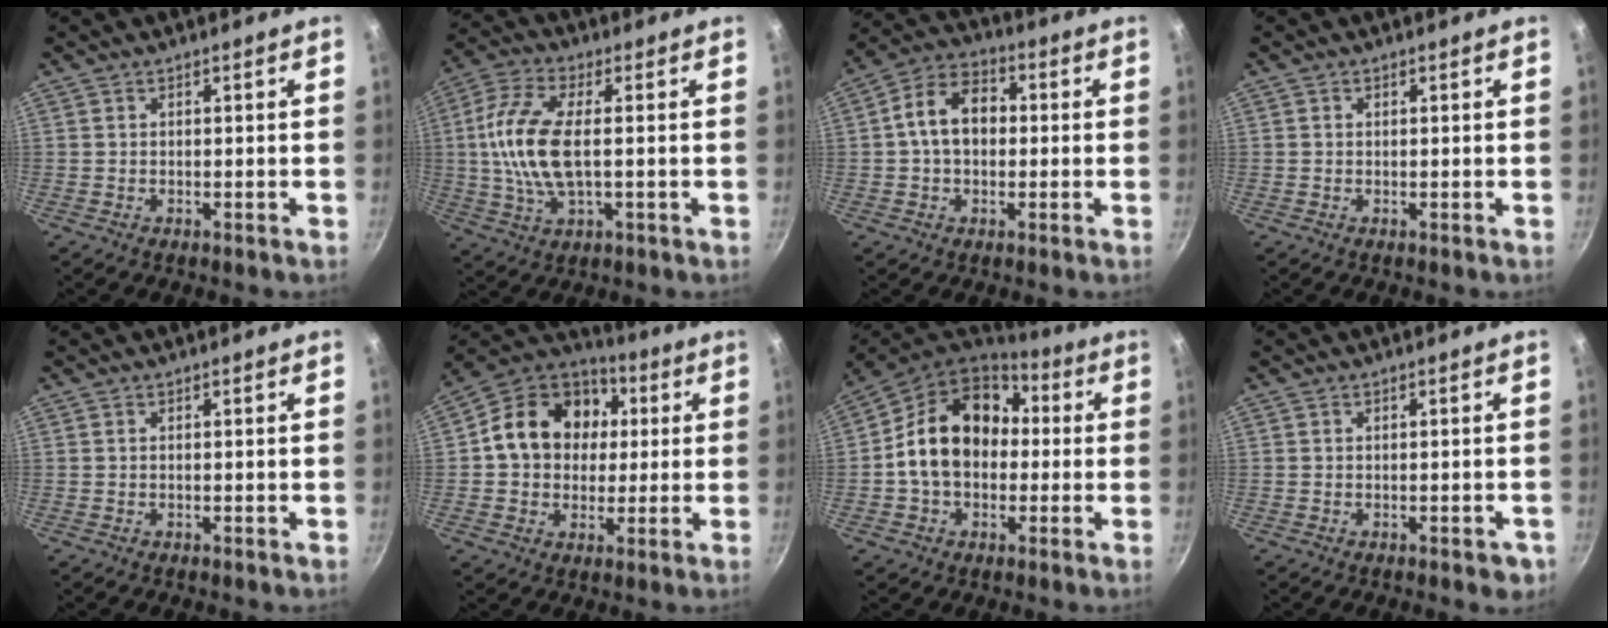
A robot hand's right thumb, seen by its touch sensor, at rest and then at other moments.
{"total": 13.0, "force": [0.3, 5.7, 11.6], "torque": [-0.246, 0.008, -0.004]}
{"total": 10.5, "force": [0.4, 7.6, 7.3], "torque": [-0.095, 0.030, -0.010]}
{"total": 0.5, "force": [0.1, 0.4, 0.2], "torque": [-0.003, 0.003, 0.002]}
{"total": 0.0}
{"total": 17.7, "force": [2.6, 14.3, 10.1], "torque": [-0.141, 0.027, 0.029]}
{"total": 17.8, "force": [0.9, 13.4, 11.7], "torque": [-0.169, 0.041, 0.003]}
{"total": 3.0, "force": [-1.3, 1.5, 2.2], "torque": [-0.014, 0.009, -0.010]}